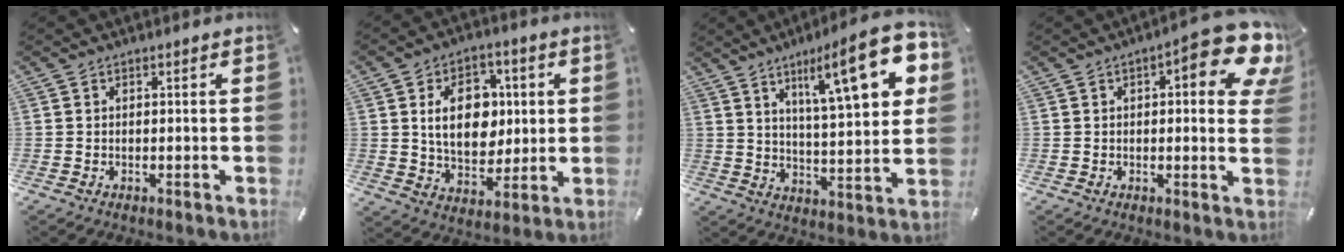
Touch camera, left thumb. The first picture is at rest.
{"total": 14.1, "force": [2.3, 10.3, 9.3], "torque": [-0.157, 0.009, 0.039]}
{"total": 19.8, "force": [9.6, 5.6, 16.4], "torque": [-0.237, -0.047, 0.138]}
{"total": 13.7, "force": [5.9, 4.7, 11.5], "torque": [-0.134, -0.042, 0.092]}